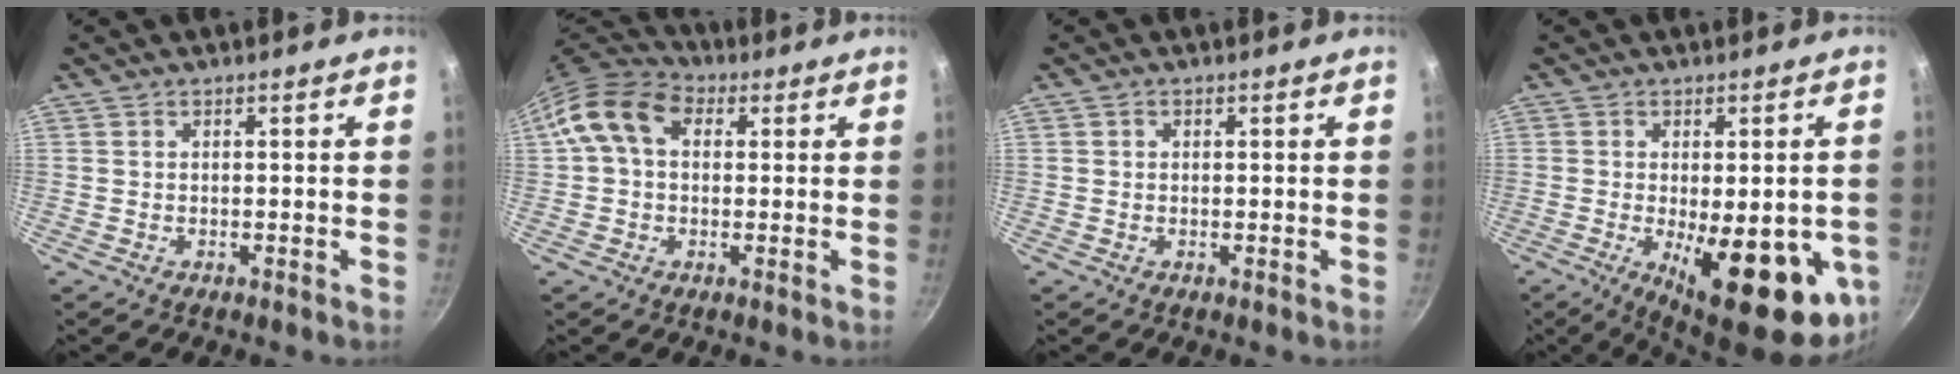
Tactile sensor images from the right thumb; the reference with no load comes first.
{"total": 11.0, "force": [2.6, 7.9, 7.2], "torque": [-0.111, 0.024, 0.026]}
{"total": 0.8, "force": [0.1, 0.7, 0.3], "torque": [-0.002, 0.002, 0.001]}
{"total": 19.5, "force": [-5.2, 7.2, 17.4], "torque": [-0.198, -0.018, -0.054]}